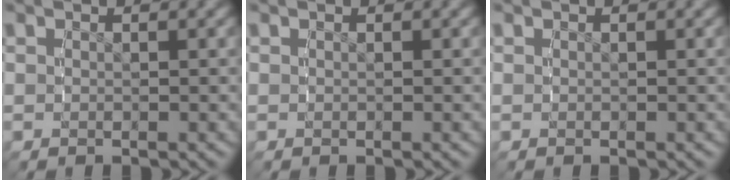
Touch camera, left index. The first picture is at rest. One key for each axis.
{"total": 0.0}
{"total": 0.0}